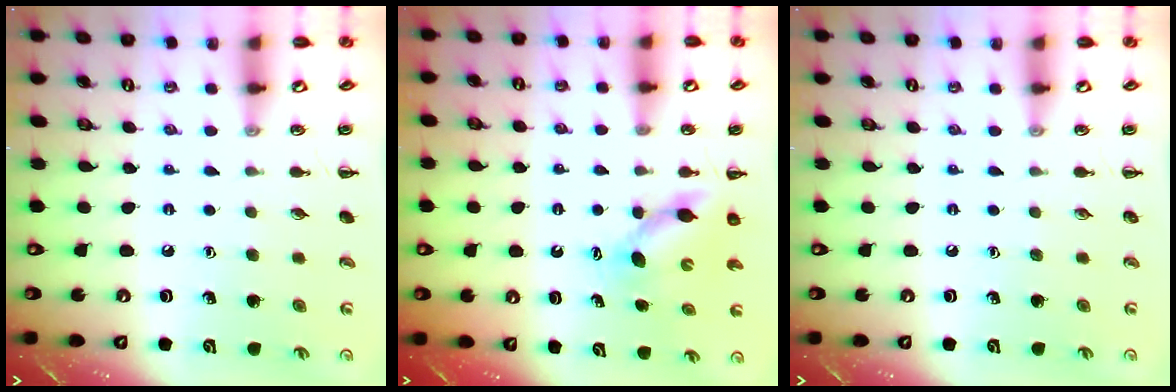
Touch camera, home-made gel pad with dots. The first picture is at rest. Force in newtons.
{"total": 5.1, "press": 4.9, "slide": 1.1}
{"total": 0.0}